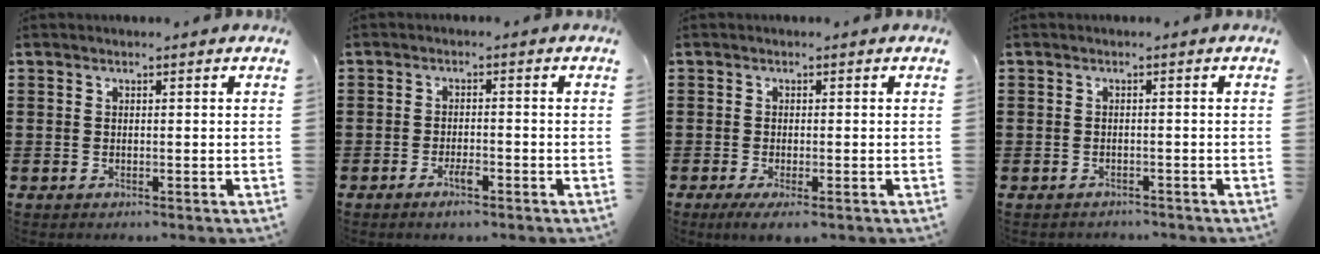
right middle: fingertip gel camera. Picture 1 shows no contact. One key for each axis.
{"total": 2.7, "fx": -1.6, "fy": 0.6, "fz": 2.1, "tx": -0.043, "ty": -0.003, "tz": -0.031}
{"total": 1.5, "fx": -0.8, "fy": 0.1, "fz": 1.2, "tx": -0.028, "ty": -0.005, "tz": -0.017}
{"total": 1.1, "fx": -1.0, "fy": 0.4, "fz": -0.2, "tx": 0.001, "ty": 0.004, "tz": -0.023}